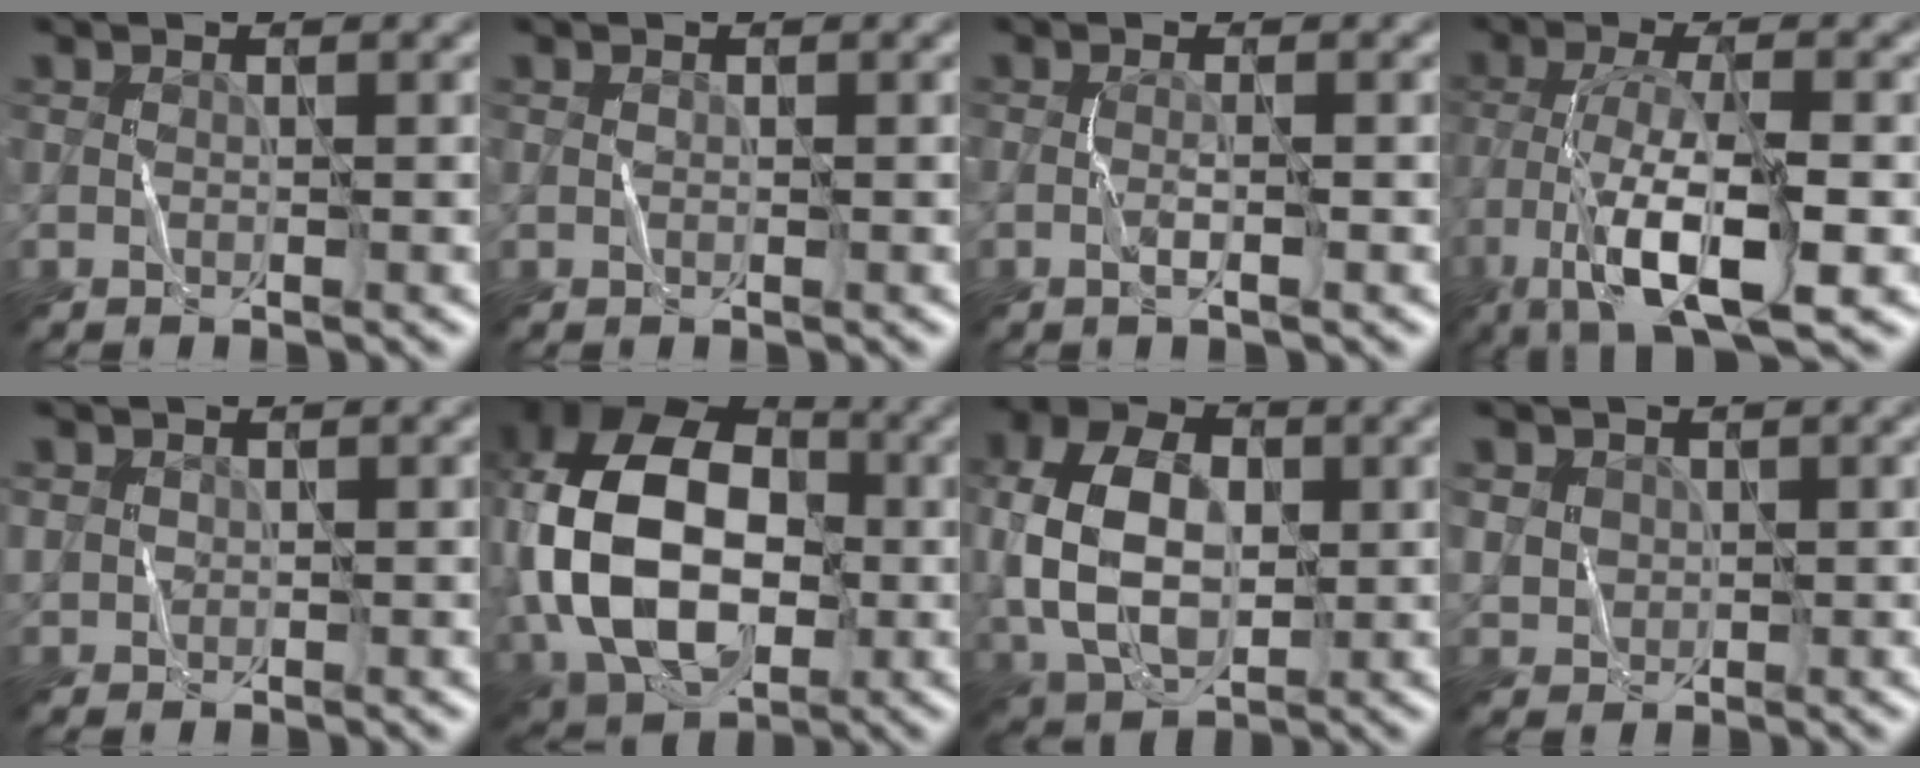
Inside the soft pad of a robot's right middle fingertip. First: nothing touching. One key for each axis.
{"total": 0.0}
{"total": 1.2, "fx": -0.4, "fy": 0.0, "fz": 1.1, "tx": -0.021, "ty": 0.000, "tz": -0.011}
{"total": 9.5, "fx": -4.5, "fy": 2.5, "fz": 7.9, "tx": -0.144, "ty": -0.001, "tz": -0.085}
{"total": 1.2, "fx": 0.4, "fy": 1.1, "fz": 0.3, "tx": -0.005, "ty": -0.002, "tz": 0.010}
{"total": 16.9, "fx": -0.5, "fy": 11.6, "fz": 12.3, "tx": -0.248, "ty": 0.007, "tz": -0.014}
{"total": 9.4, "fx": 0.2, "fy": 6.5, "fz": 6.8, "tx": -0.159, "ty": 0.004, "tz": 0.003}
{"total": 2.5, "fx": 0.9, "fy": 2.1, "fz": 0.9, "tx": -0.036, "ty": -0.001, "tz": 0.032}